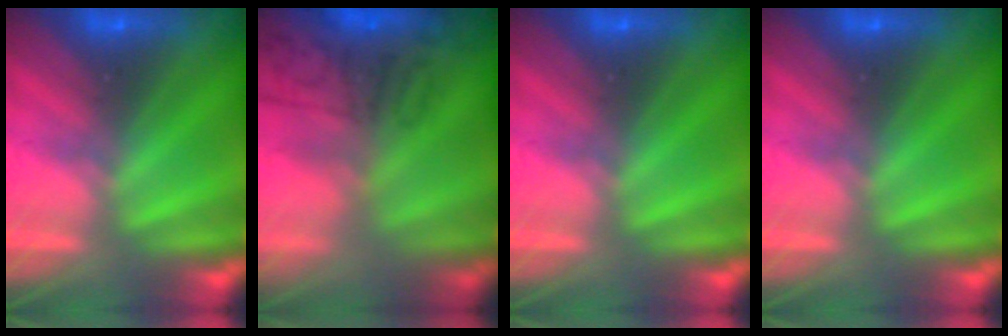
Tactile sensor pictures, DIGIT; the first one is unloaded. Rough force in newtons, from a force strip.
{"total": 7.6}
{"total": 0.0}
{"total": 0.0}